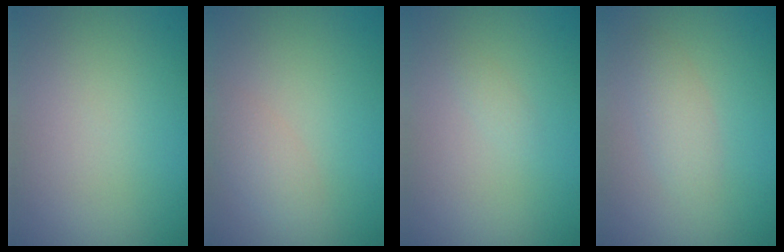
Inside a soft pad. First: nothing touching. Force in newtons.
{"total": 2.0, "press": 2.0, "slide": 0.1}
{"total": 0.6, "press": 0.6, "slide": 0.0}
{"total": 1.8, "press": 1.8, "slide": 0.1}